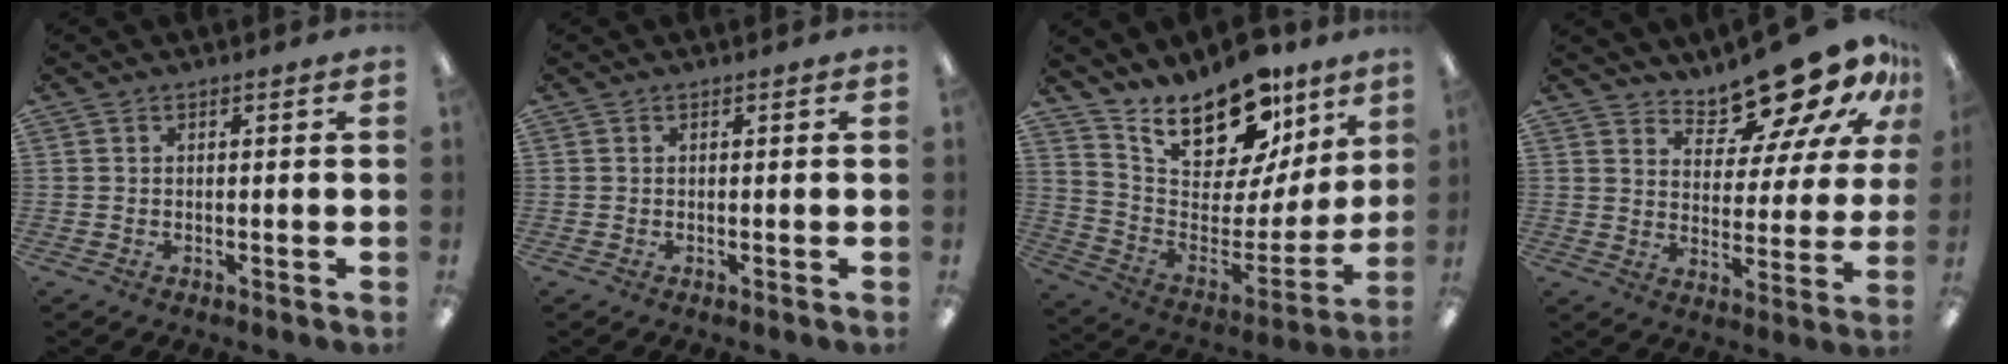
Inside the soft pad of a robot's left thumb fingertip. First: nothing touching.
{"total": 0.0}
{"total": 21.2, "force": [16.5, 9.2, 9.5], "torque": [-0.153, -0.122, 0.295]}
{"total": 16.2, "force": [13.8, 5.2, 6.8], "torque": [-0.104, -0.109, 0.236]}